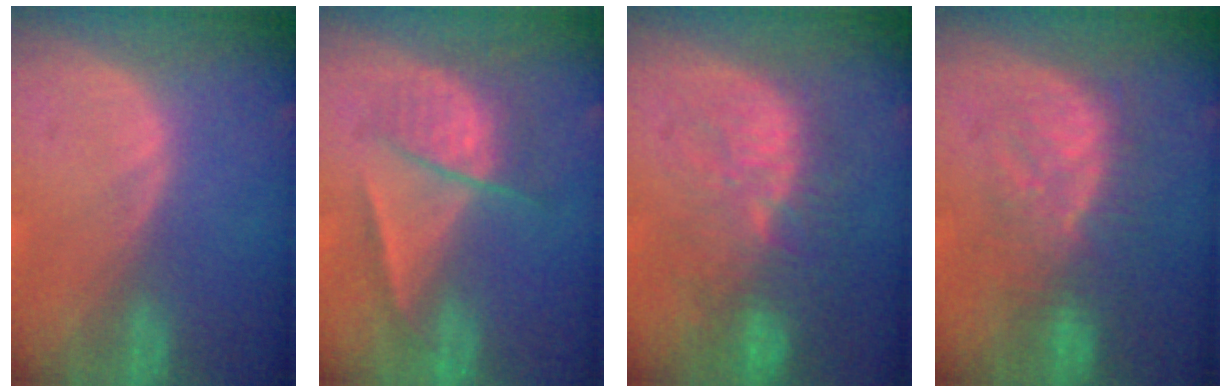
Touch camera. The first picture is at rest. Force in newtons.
{"total": 6.9, "press": 5.9, "slide": 3.6}
{"total": 10.7, "press": 9.6, "slide": 4.8}
{"total": 8.1, "press": 7.9, "slide": 1.7}